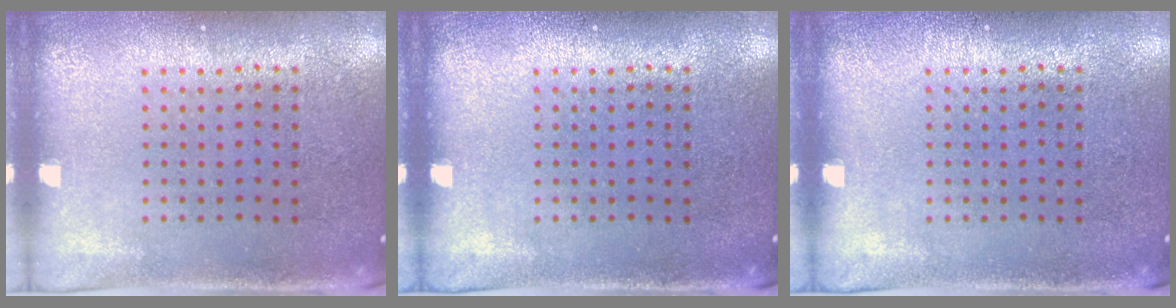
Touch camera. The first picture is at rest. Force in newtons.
{"total": 0.0}
{"total": 0.0}